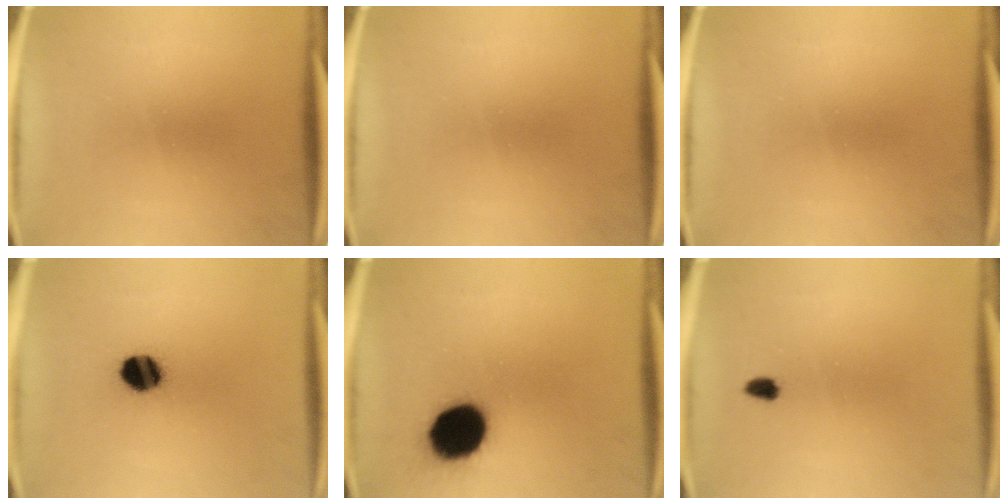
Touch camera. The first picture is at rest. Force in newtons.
{"total": 0.0}
{"total": 0.0}
{"total": 8.3}
{"total": 16.6}
{"total": 1.4}